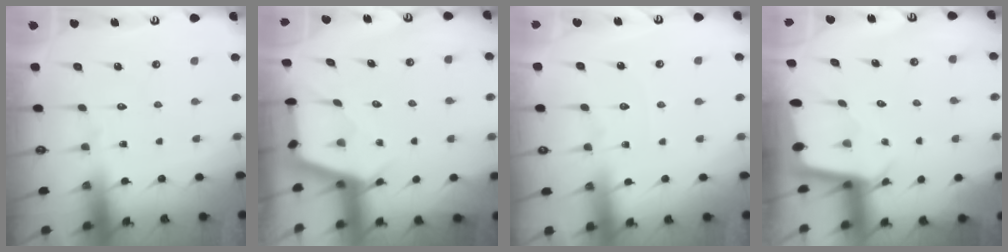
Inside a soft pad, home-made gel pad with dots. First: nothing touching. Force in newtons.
{"total": 2.6, "press": 2.6, "slide": 0.4}
{"total": 3.0, "press": 2.9, "slide": 0.4}
{"total": 2.4, "press": 2.4, "slide": 0.2}